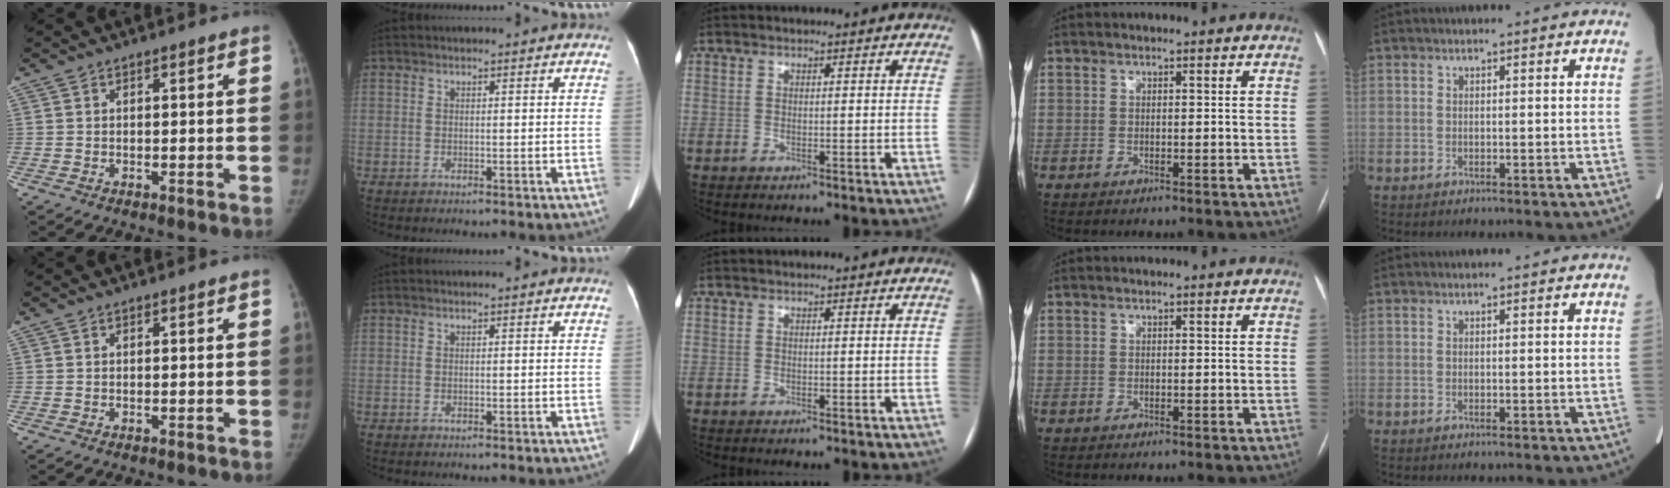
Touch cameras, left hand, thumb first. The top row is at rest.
{}